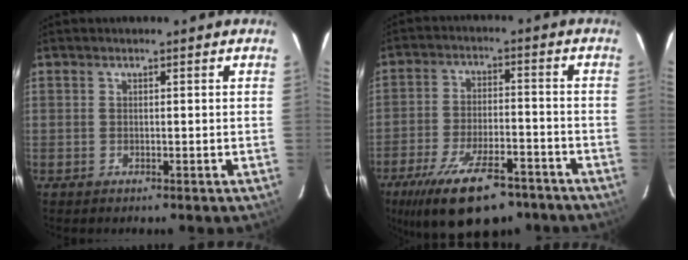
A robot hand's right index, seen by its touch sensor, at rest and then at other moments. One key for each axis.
{"total": 18.2, "fx": -12.6, "fy": 7.1, "fz": 11.1, "tx": -0.218, "ty": -0.023, "tz": -0.195}